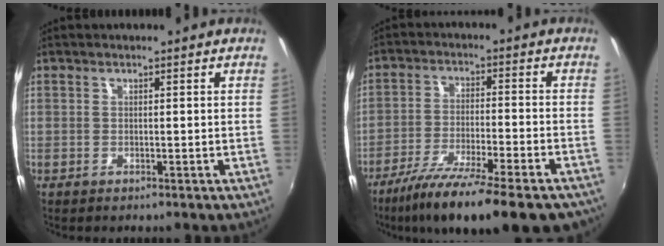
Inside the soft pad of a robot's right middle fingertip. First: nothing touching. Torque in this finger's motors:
{"motor_torque": [1.07, -1.07, 0.52, 0.14]}